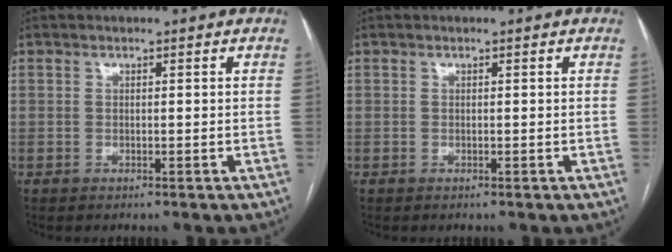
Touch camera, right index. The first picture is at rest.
{"total": 0.0}